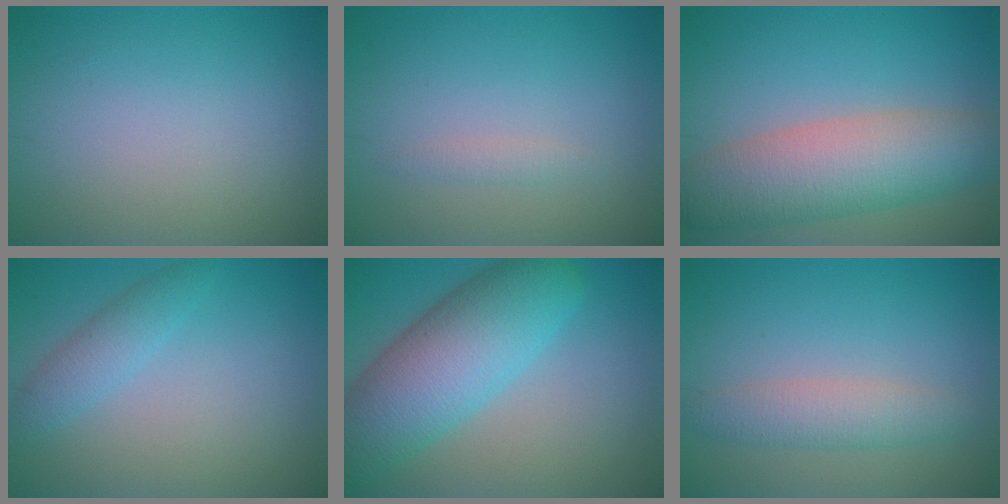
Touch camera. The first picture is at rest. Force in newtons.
{"total": 0.8, "press": 0.8, "slide": 0.1}
{"total": 8.0, "press": 8.0, "slide": 0.4}
{"total": 2.3, "press": 2.3, "slide": 0.2}
{"total": 9.4, "press": 9.4, "slide": 0.4}
{"total": 3.0, "press": 3.0, "slide": 0.0}